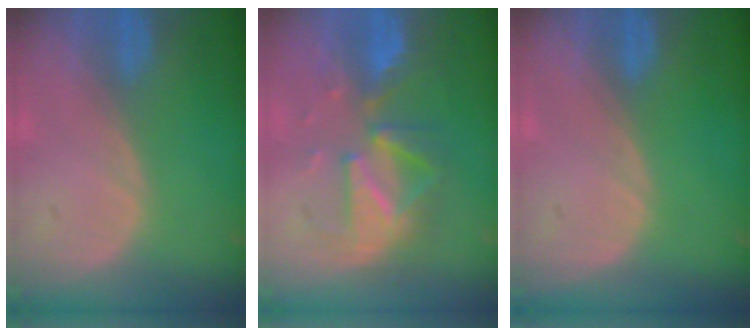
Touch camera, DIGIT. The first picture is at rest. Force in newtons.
{"total": 8.3, "press": 8.2, "slide": 0.4}
{"total": 0.0}